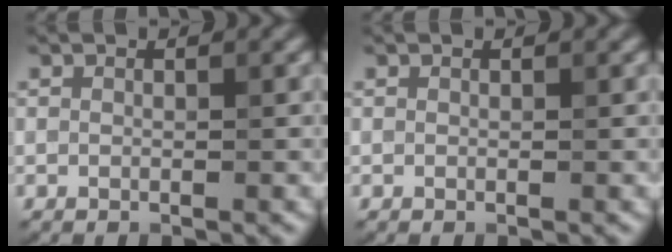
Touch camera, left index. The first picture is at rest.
{"total": 0.0}